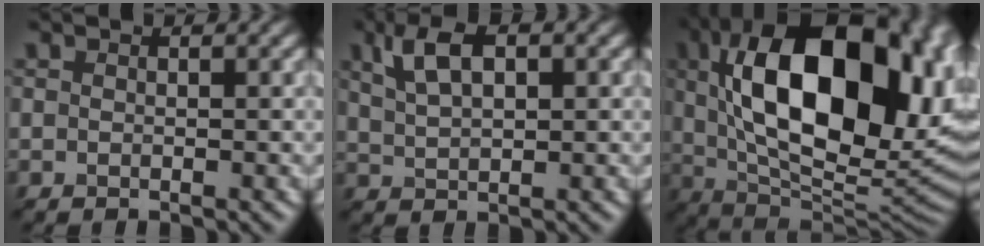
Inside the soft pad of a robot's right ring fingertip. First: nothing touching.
{"total": 2.6, "force": [1.6, 0.6, 2.0], "torque": [-0.067, 0.007, 0.060]}
{"total": 18.8, "force": [4.7, 9.6, 15.5], "torque": [-0.273, 0.012, 0.111]}